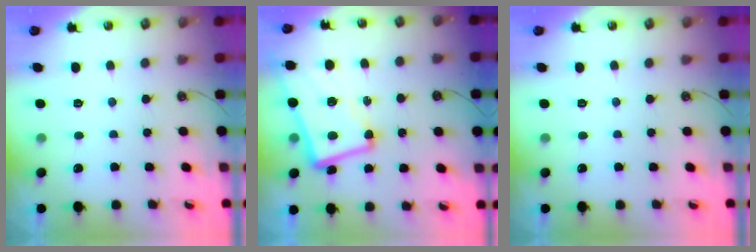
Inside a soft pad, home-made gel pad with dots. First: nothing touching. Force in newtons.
{"total": 5.8, "press": 5.4, "slide": 2.2}
{"total": 0.0}